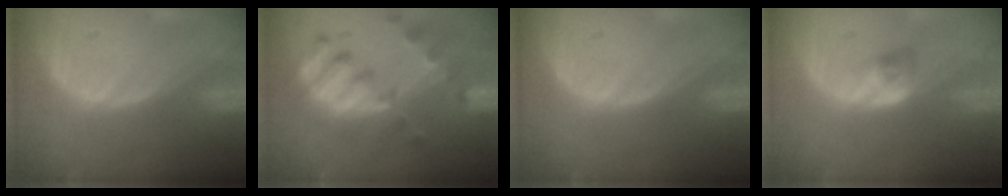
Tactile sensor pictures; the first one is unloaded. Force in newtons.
{"total": 10.1, "press": 8.9, "slide": 4.8}
{"total": 0.0}
{"total": 2.7, "press": 2.4, "slide": 1.2}